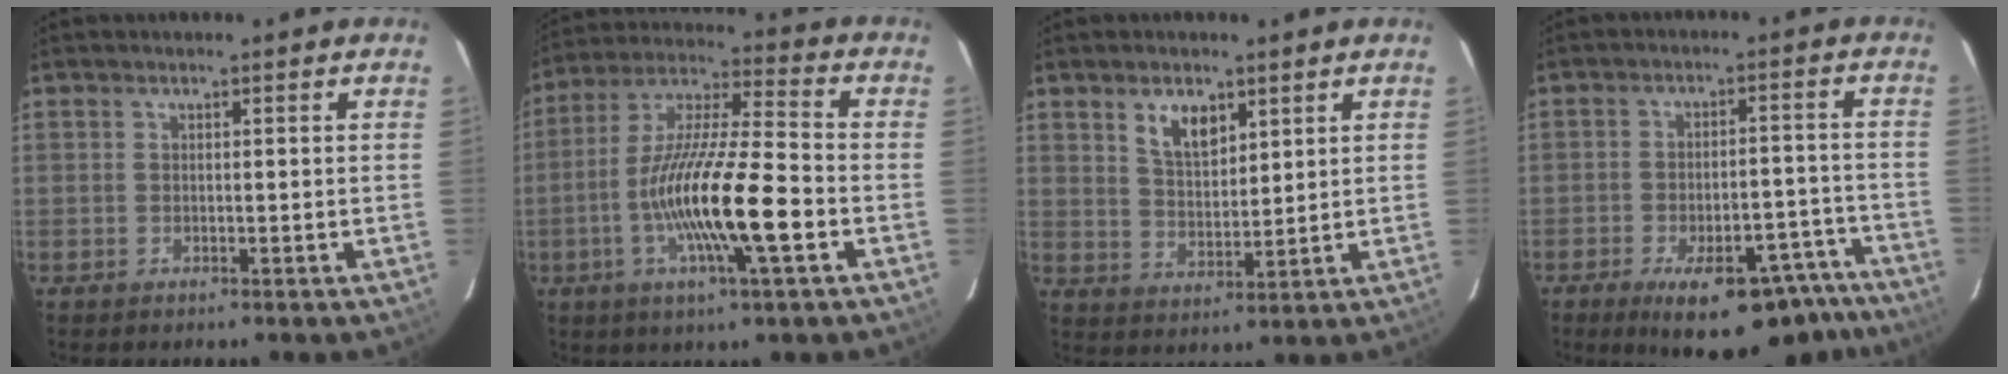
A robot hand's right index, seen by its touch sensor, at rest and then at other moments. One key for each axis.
{"total": 17.4, "fx": -5.2, "fy": 2.1, "fz": 16.4, "tx": -0.315, "ty": -0.008, "tz": -0.102}
{"total": 6.6, "fx": 3.7, "fy": 3.4, "fz": 4.3, "tx": -0.073, "ty": 0.005, "tz": 0.073}
{"total": 18.2, "fx": -13.7, "fy": 6.6, "fz": 10.0, "tx": -0.139, "ty": 0.006, "tz": -0.167}